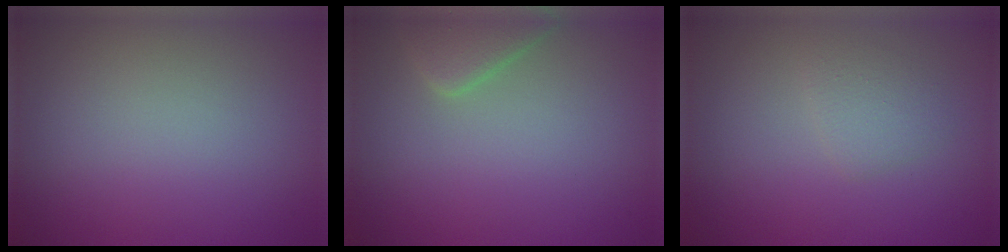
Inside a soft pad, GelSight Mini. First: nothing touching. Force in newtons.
{"total": 2.8, "press": 2.8, "slide": 0.2}
{"total": 1.5, "press": 1.5, "slide": 0.0}